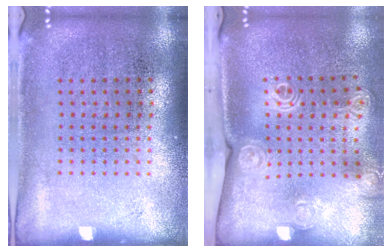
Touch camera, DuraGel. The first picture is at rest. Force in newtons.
{"total": 2.0, "press": 1.6, "slide": 1.2}